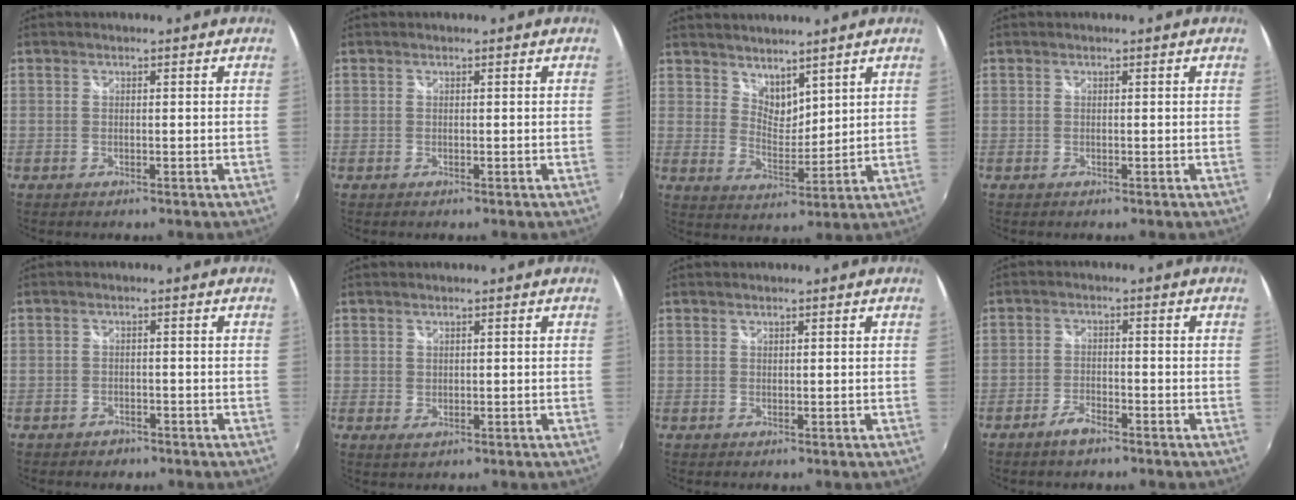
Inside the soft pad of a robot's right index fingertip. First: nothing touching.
{"total": 0.0}
{"total": 5.4, "force": [4.6, 2.4, 1.6], "torque": [-0.016, -0.002, 0.085]}
{"total": 0.0}
{"total": 2.5, "force": [-2.0, 1.5, 0.3], "torque": [-0.012, -0.003, -0.030]}
{"total": 1.2, "force": [0.6, 0.9, 0.4], "torque": [-0.003, -0.001, 0.012]}
{"total": 0.0}
{"total": 3.5, "force": [-2.9, 1.0, 1.8], "torque": [-0.051, -0.001, -0.057]}